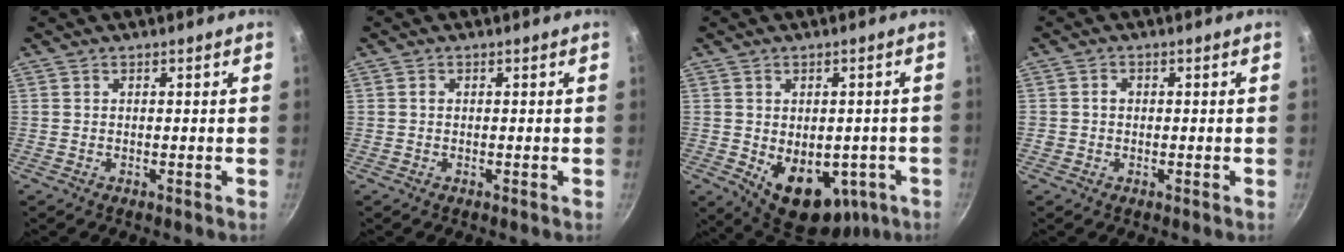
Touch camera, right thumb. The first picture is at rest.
{"total": 0.6, "force": [0.0, 0.5, 0.2], "torque": [-0.002, 0.003, -0.001]}
{"total": 14.6, "force": [-4.2, 9.6, 10.1], "torque": [-0.098, -0.005, -0.033]}
{"total": 1.6, "force": [-0.1, 1.4, 0.7], "torque": [-0.005, 0.007, -0.002]}